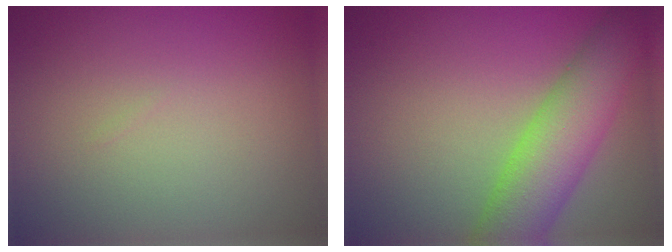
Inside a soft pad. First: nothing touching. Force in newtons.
{"total": 7.6, "press": 7.6, "slide": 0.4}